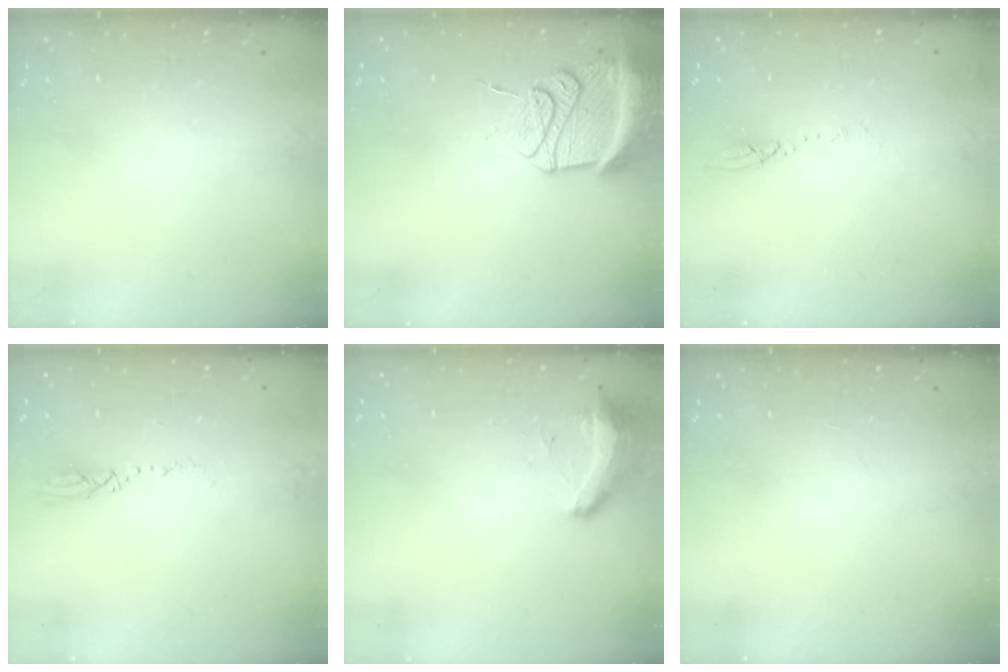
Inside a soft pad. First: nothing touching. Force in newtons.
{"total": 14.5, "press": 14.4, "slide": 1.4}
{"total": 5.3, "press": 5.2, "slide": 0.5}
{"total": 3.4, "press": 3.2, "slide": 1.3}
{"total": 8.5, "press": 8.3, "slide": 1.7}
{"total": 0.0}